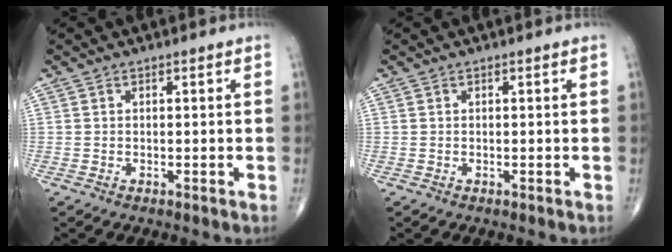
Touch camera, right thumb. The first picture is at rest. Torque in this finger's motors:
{"motor_torque": [0.00, 0.00, 0.00, 0.00, 0.00]}